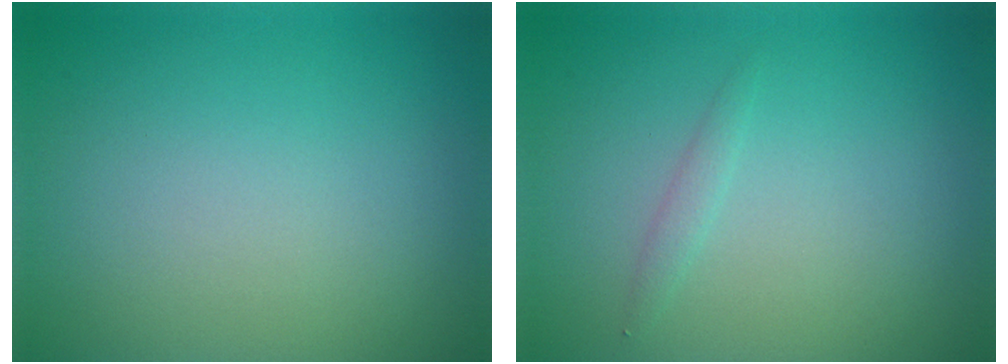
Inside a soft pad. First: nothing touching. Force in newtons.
{"total": 0.8, "press": 0.8, "slide": 0.0}